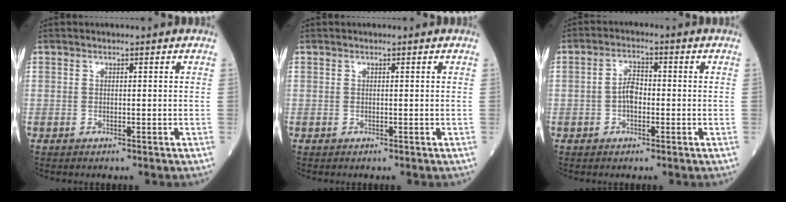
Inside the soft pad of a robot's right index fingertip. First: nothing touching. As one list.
[{"total": 0.0}, {"total": 3.4, "force": [-0.7, 1.8, 2.8], "torque": [-0.053, 0.013, -0.016]}]